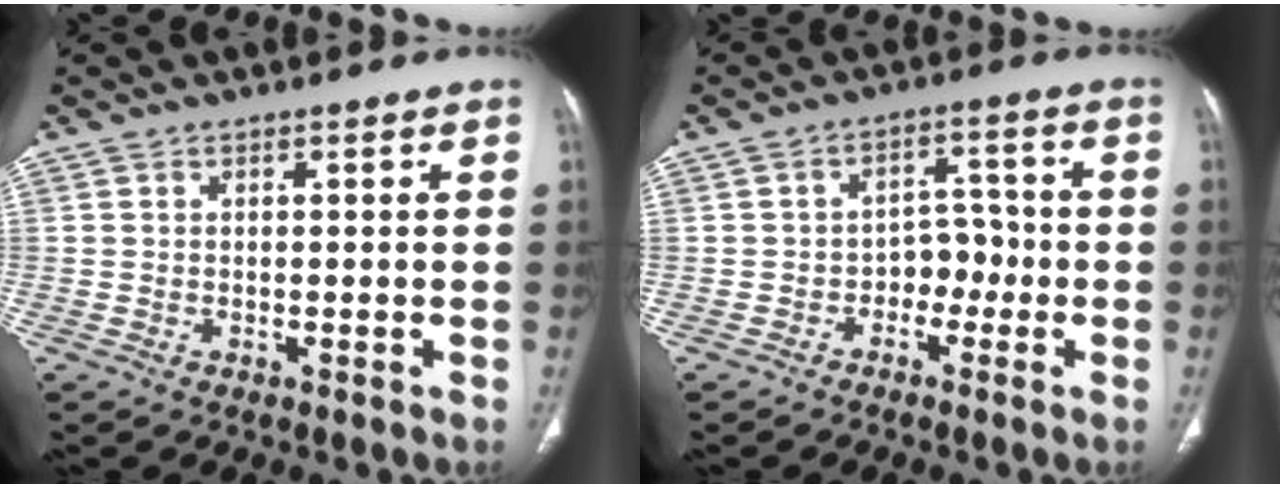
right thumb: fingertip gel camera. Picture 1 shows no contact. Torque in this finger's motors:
{"motor_torque": [0.40, 0.58, 0.37, -0.08, 0.01]}